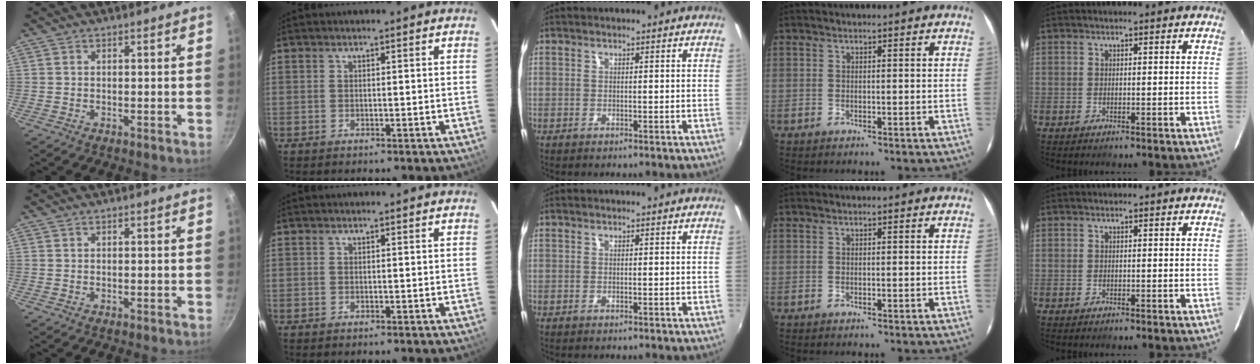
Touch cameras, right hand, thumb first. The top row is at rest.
{}